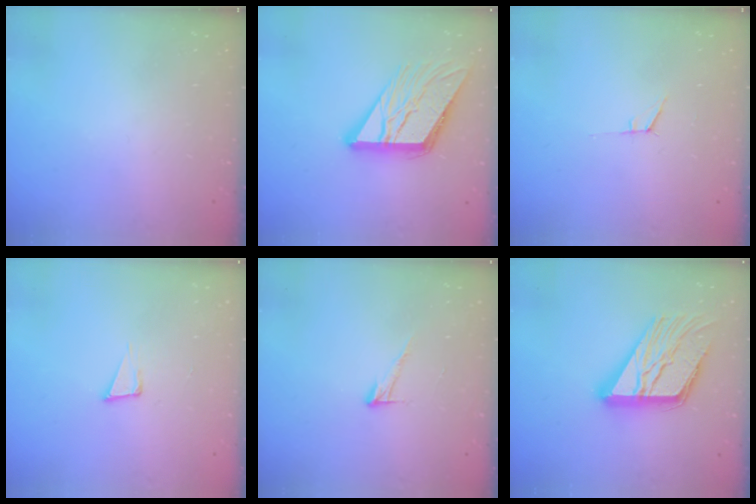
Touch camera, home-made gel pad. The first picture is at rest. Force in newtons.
{"total": 16.2, "press": 16.1, "slide": 1.8}
{"total": 5.2, "press": 4.5, "slide": 2.5}
{"total": 4.0, "press": 2.7, "slide": 2.9}
{"total": 6.6, "press": 6.6, "slide": 0.3}
{"total": 18.9, "press": 18.8, "slide": 1.9}